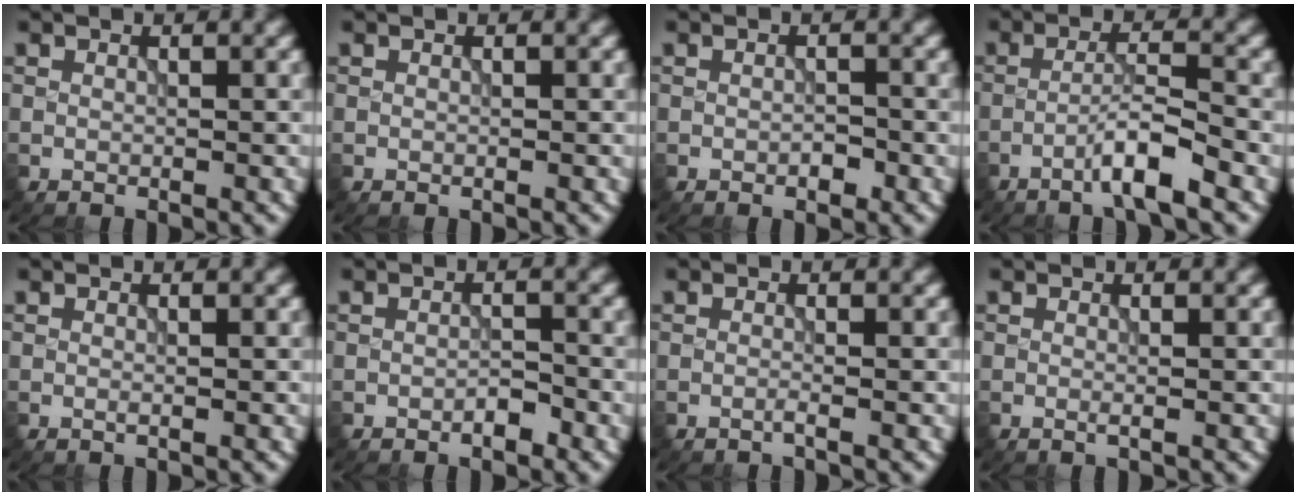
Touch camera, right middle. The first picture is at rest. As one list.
[{"total": 0.0}, {"total": 1.0, "force": [-0.5, 0.5, 0.8], "torque": [-0.011, 0.001, -0.008]}, {"total": 3.7, "force": [-2.2, 0.0, 3.0], "torque": [-0.053, 0.013, -0.049]}, {"total": 0.0}, {"total": 1.4, "force": [-0.9, 0.4, 1.0], "torque": [-0.016, 0.002, -0.016]}, {"total": 0.6, "force": [-0.3, 0.1, 0.5], "torque": [-0.009, -0.001, -0.011]}, {"total": 0.5, "force": [-0.1, 0.1, 0.5], "torque": [-0.011, -0.004, -0.003]}]